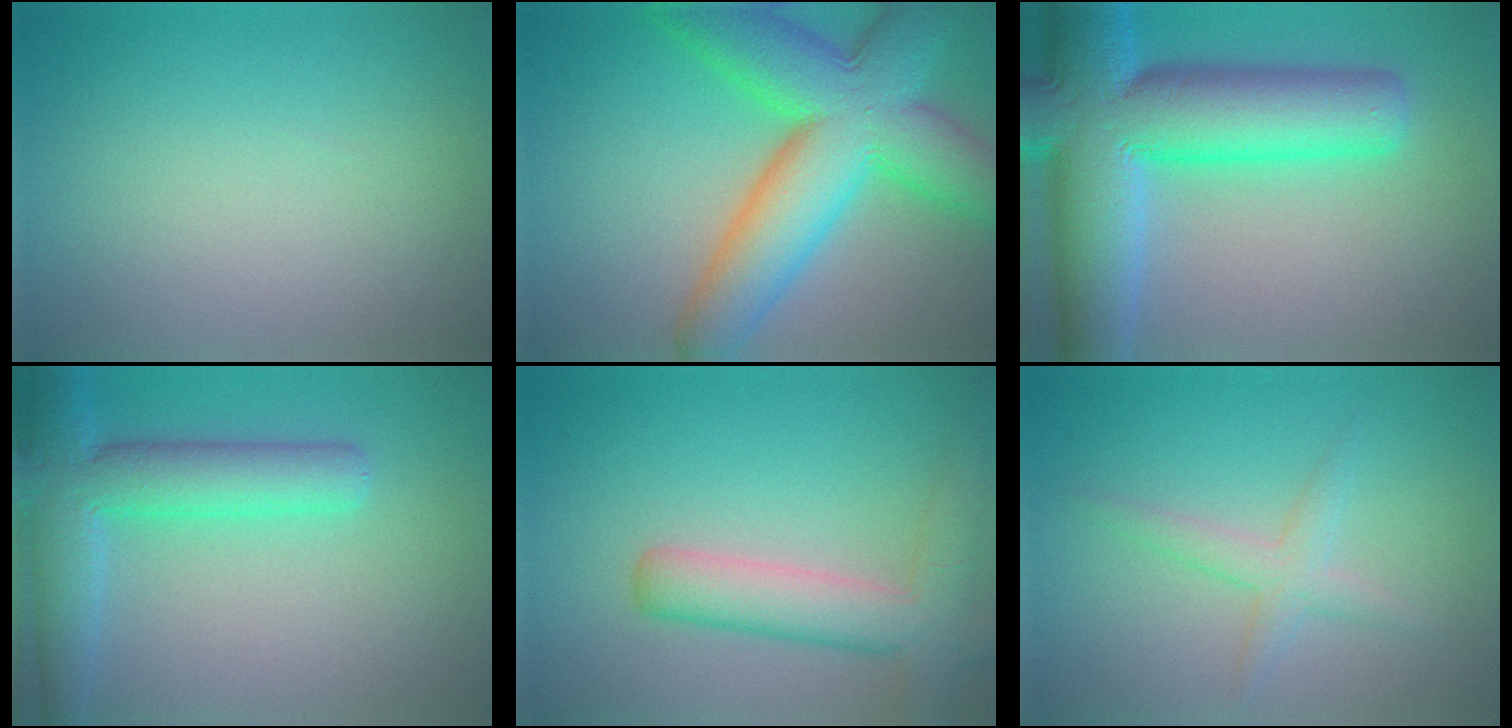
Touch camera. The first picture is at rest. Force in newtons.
{"total": 12.8, "press": 12.8, "slide": 0.5}
{"total": 14.6, "press": 14.6, "slide": 0.5}
{"total": 6.9, "press": 6.8, "slide": 0.4}
{"total": 5.6, "press": 5.6, "slide": 0.4}
{"total": 2.2, "press": 2.2, "slide": 0.1}